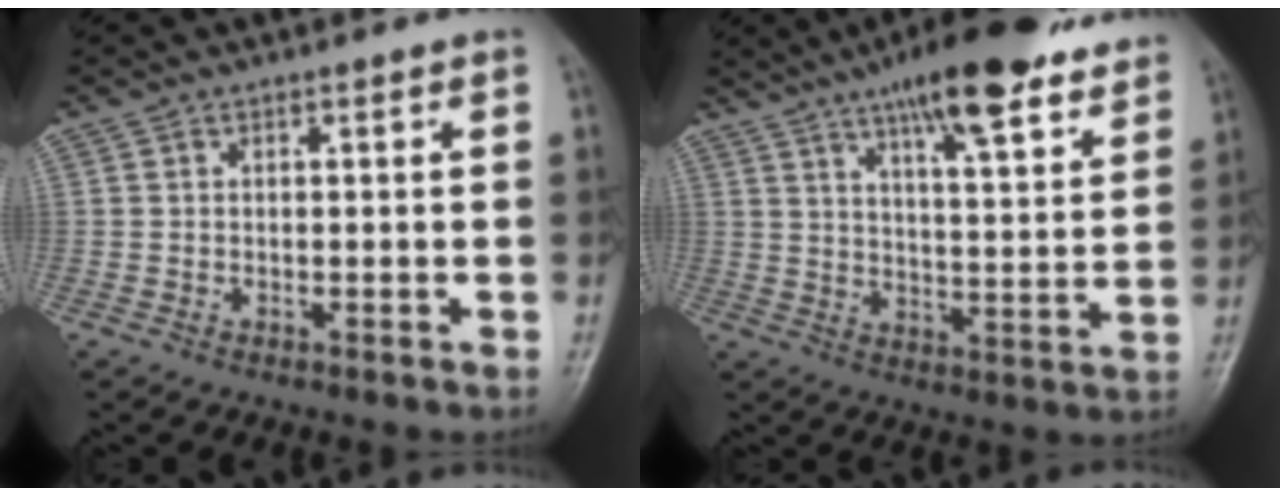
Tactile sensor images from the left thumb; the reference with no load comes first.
{"total": 17.7, "force": [12.2, 4.5, 12.0], "torque": [-0.151, -0.046, 0.184]}